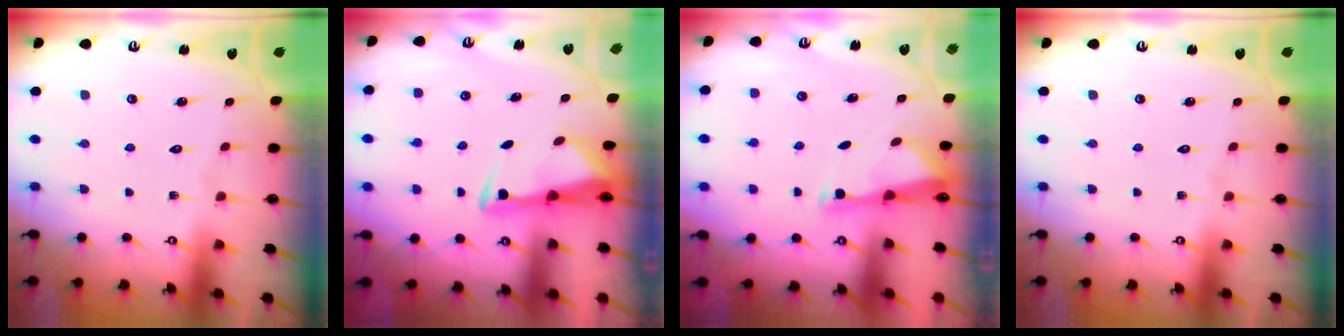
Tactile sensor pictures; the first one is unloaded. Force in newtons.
{"total": 2.9, "press": 2.8, "slide": 0.8}
{"total": 2.8, "press": 2.8, "slide": 0.6}
{"total": 0.0}